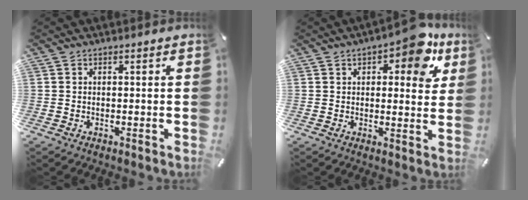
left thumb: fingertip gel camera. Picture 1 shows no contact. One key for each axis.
{"total": 10.6, "fx": 5.9, "fy": 4.9, "fz": 7.4, "tx": -0.081, "ty": -0.028, "tz": 0.095}